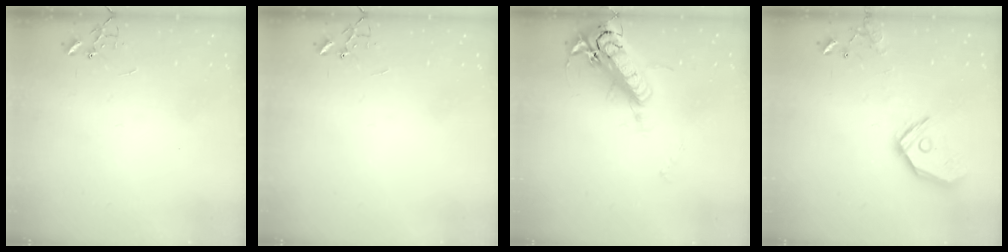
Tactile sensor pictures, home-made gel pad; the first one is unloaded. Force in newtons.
{"total": 0.0}
{"total": 21.3, "press": 20.9, "slide": 4.0}
{"total": 15.9, "press": 15.7, "slide": 2.6}